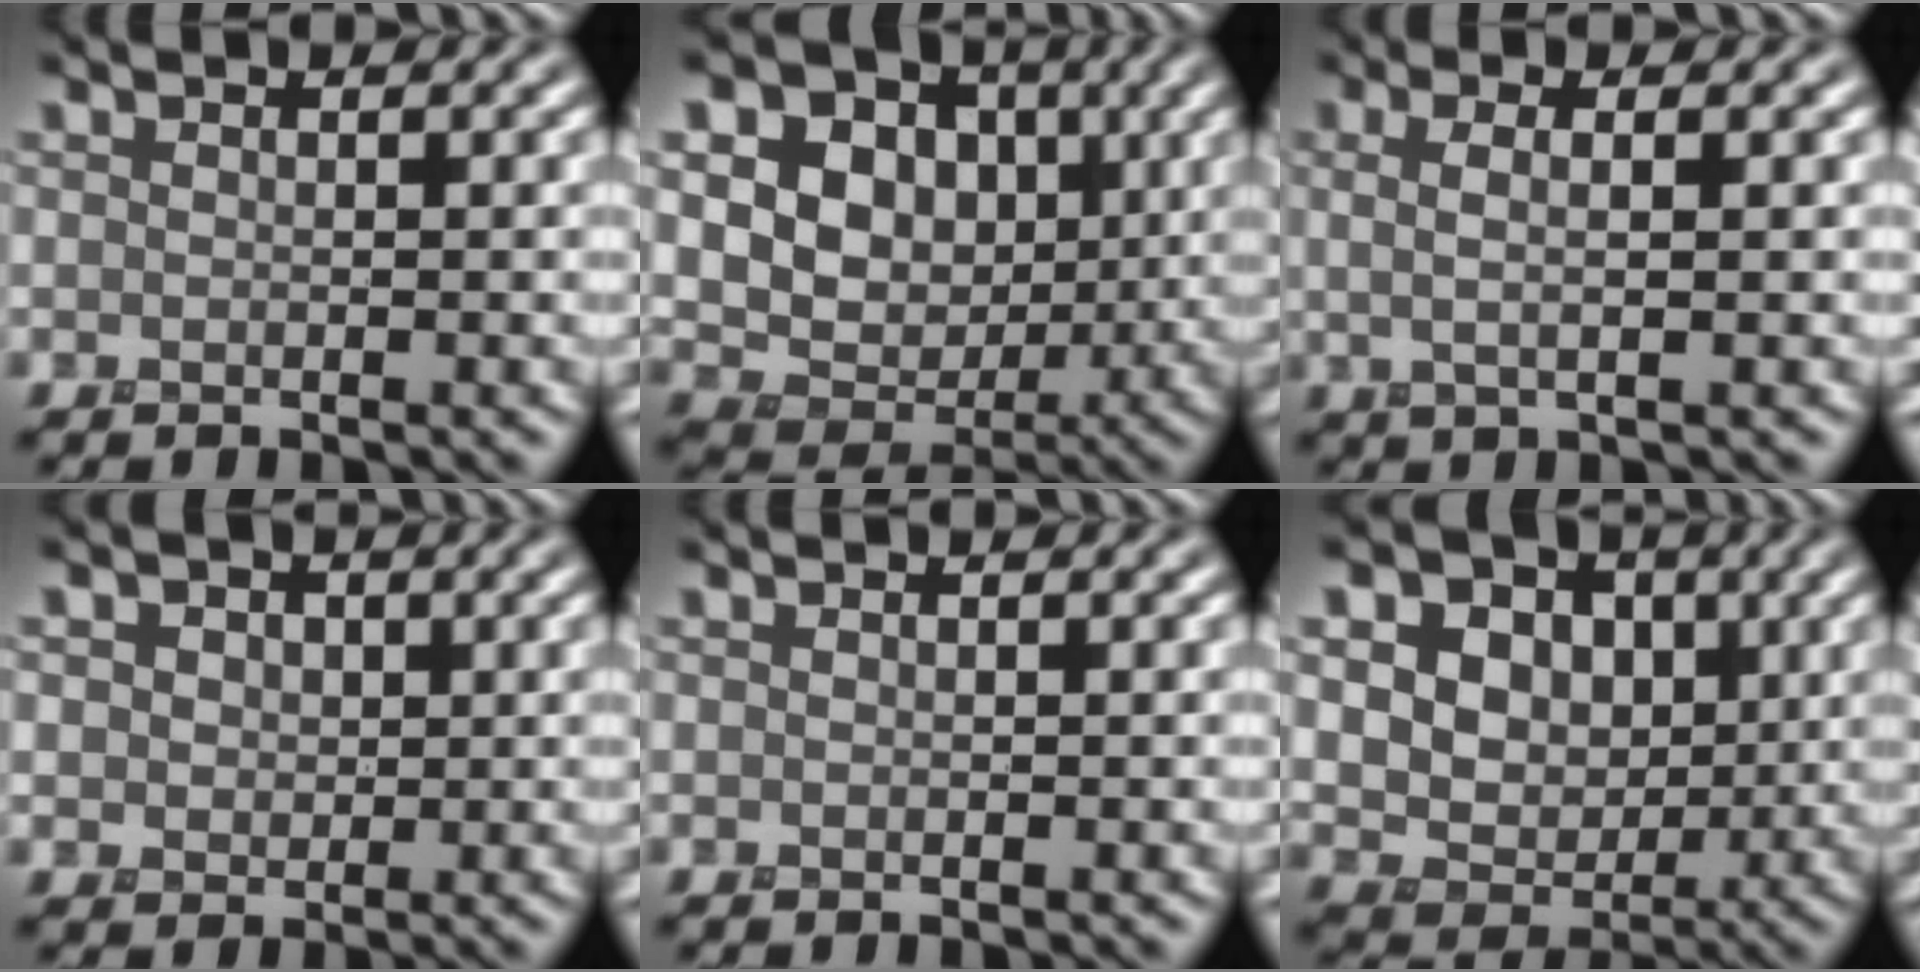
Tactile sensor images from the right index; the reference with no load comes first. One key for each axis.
{"total": 14.8, "fx": 3.2, "fy": 12.4, "fz": 7.4, "tx": -0.171, "ty": 0.038, "tz": 0.047}
{"total": 2.6, "fx": 0.7, "fy": 0.8, "fz": 2.4, "tx": -0.036, "ty": -0.004, "tz": -0.002}
{"total": 3.8, "fx": 1.2, "fy": 3.2, "fz": 1.8, "tx": -0.039, "ty": 0.013, "tz": 0.008}
{"total": 0.0}
{"total": 13.4, "fx": 3.8, "fy": 11.1, "fz": 6.4, "tx": -0.140, "ty": 0.028, "tz": 0.062}